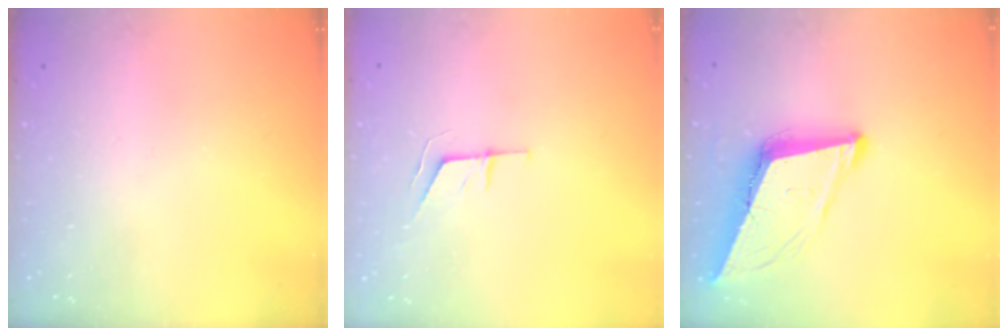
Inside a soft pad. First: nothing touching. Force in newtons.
{"total": 4.5, "press": 4.5, "slide": 0.3}
{"total": 11.8, "press": 11.2, "slide": 3.8}